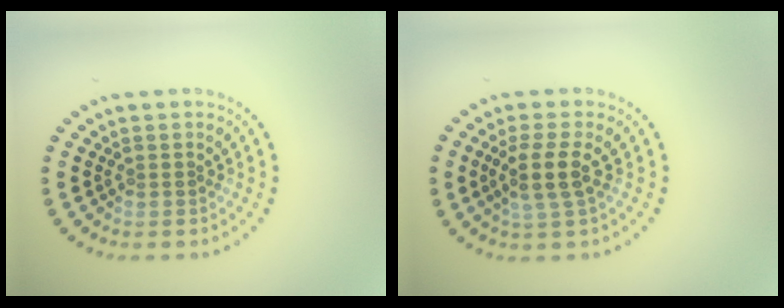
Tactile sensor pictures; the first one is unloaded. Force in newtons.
{"total": 2.9, "press": 2.4, "slide": 1.6}